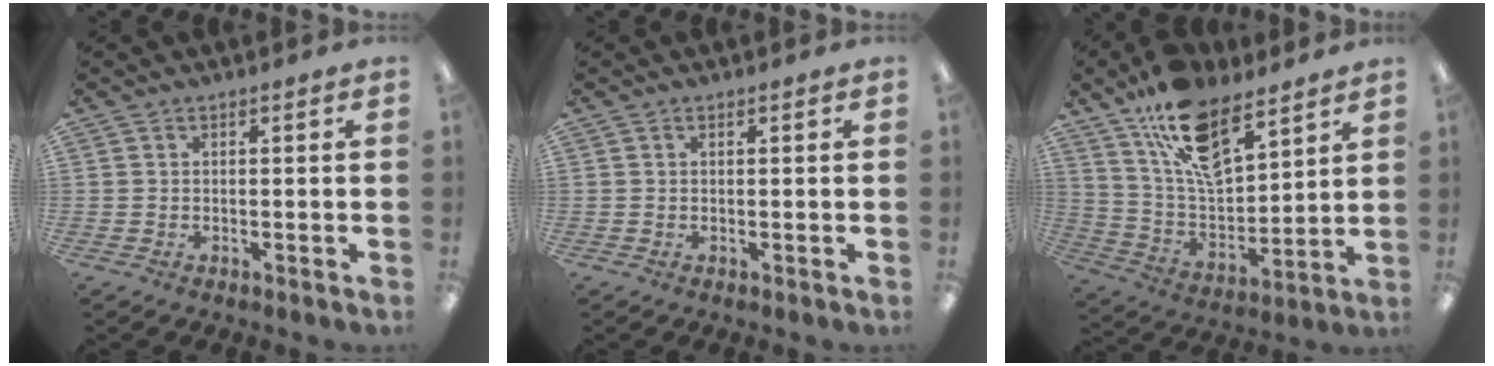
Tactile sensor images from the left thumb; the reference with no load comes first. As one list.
[{"total": 0.6, "force": [0.2, 0.2, 0.5], "torque": [-0.010, 0.001, 0.005]}, {"total": 17.1, "force": [11.4, 7.9, 10.0], "torque": [-0.181, -0.054, 0.207]}]